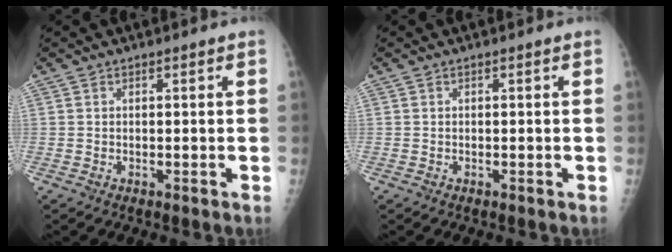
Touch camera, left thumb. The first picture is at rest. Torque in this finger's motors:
{"motor_torque": [0.03, 0.03, -0.02, -0.03, 0.00]}